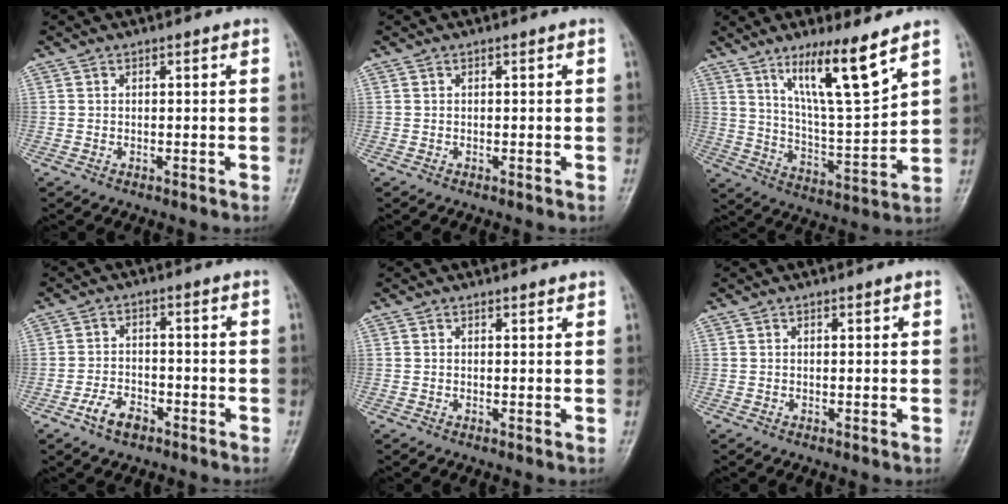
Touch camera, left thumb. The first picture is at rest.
{"total": 0.0}
{"total": 13.7, "force": [8.6, 1.7, 10.6], "torque": [-0.177, -0.060, 0.161]}
{"total": 4.8, "force": [-2.9, 2.7, 2.8], "torque": [-0.047, 0.020, -0.053]}
{"total": 0.9, "force": [0.9, 0.2, 0.2], "torque": [-0.002, -0.005, 0.013]}
{"total": 0.6, "force": [0.4, 0.2, 0.5], "torque": [-0.007, -0.001, 0.005]}